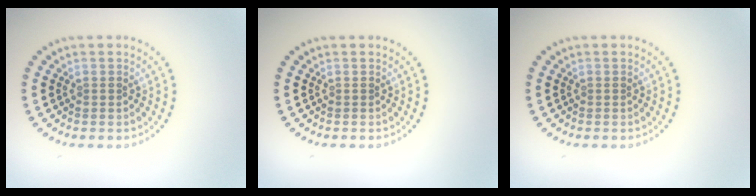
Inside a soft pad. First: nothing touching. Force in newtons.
{"total": 0.0}
{"total": 0.0}